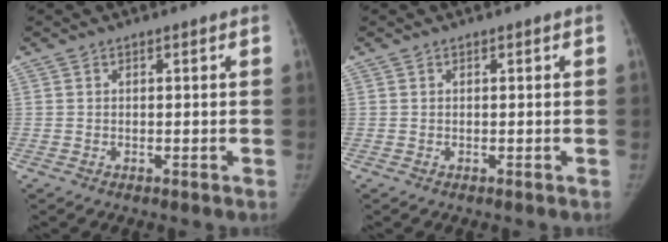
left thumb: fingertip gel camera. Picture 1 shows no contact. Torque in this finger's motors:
{"motor_torque": [0.01, 0.01, 0.23, -0.17, 0.00]}